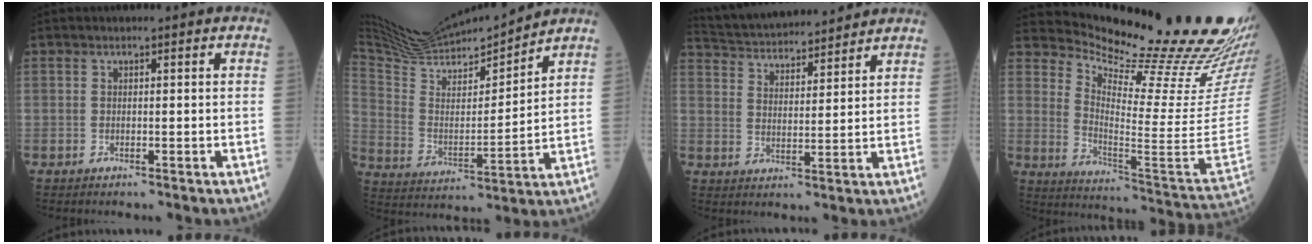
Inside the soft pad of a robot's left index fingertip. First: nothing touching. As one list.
[{"total": 16.4, "force": [15.8, 0.8, 4.4], "torque": [-0.100, -0.009, 0.282]}, {"total": 15.2, "force": [14.3, 2.1, 4.7], "torque": [-0.089, 0.025, 0.230]}, {"total": 26.7, "force": [23.7, 0.9, 12.2], "torque": [-0.190, -0.135, 0.307]}]